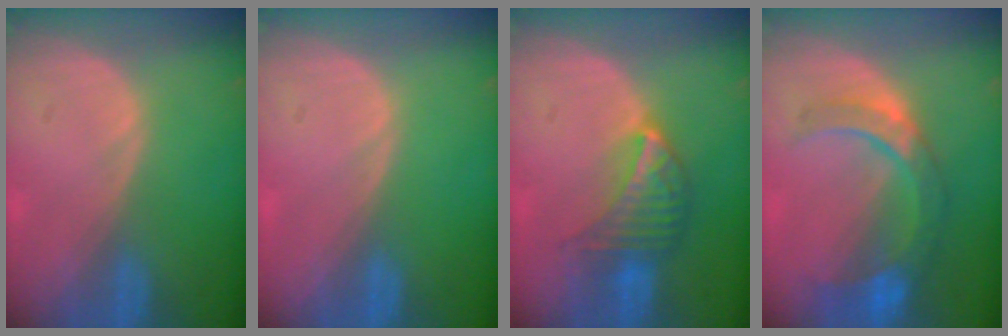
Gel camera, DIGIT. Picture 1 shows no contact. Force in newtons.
{"total": 0.0}
{"total": 7.1, "press": 6.4, "slide": 3.1}
{"total": 8.9, "press": 7.8, "slide": 4.2}